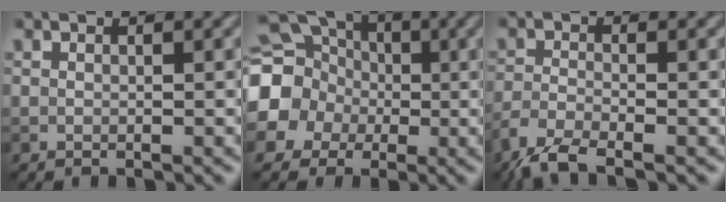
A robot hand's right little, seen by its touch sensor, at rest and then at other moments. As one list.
[{"total": 15.6, "force": [-0.2, 14.7, 5.4], "torque": [-0.156, 0.004, -0.052]}, {"total": 4.2, "force": [-3.4, 0.9, 2.3], "torque": [-0.050, -0.011, -0.078]}]